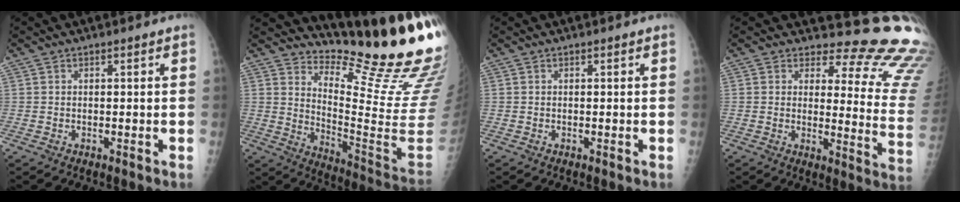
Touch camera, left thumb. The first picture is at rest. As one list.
[{"total": 19.8, "force": [16.6, 0.6, 10.7], "torque": [-0.143, -0.193, 0.239]}, {"total": 0.0}, {"total": 17.9, "force": [16.7, 4.6, 4.4], "torque": [-0.003, -0.178, 0.161]}]